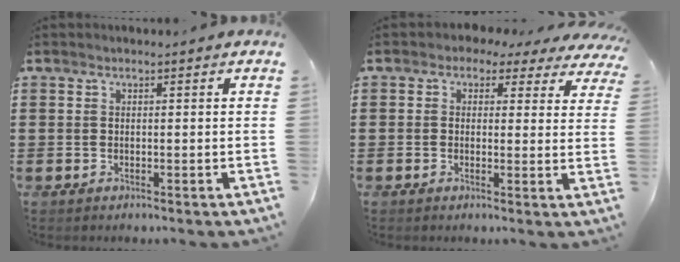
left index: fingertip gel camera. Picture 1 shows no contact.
{"total": 2.1, "force": [1.1, 1.7, 0.6], "torque": [-0.017, -0.003, 0.015]}